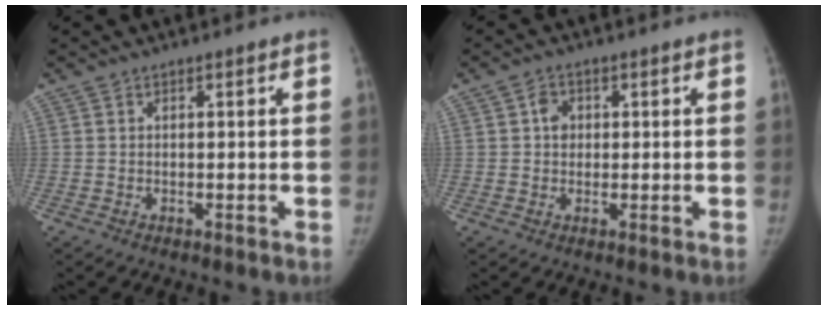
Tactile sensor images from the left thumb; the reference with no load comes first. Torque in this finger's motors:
{"motor_torque": [0.55, 0.48, 0.41, -0.05, 0.09]}